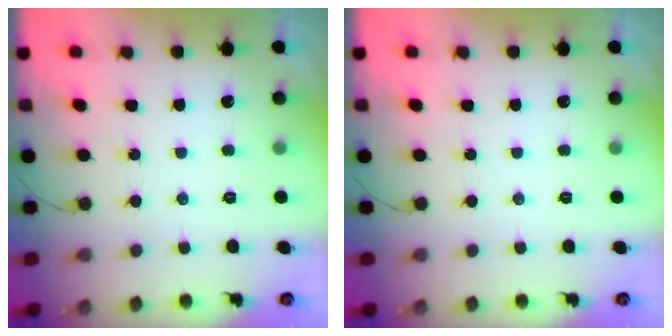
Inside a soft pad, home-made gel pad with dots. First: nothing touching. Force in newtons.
{"total": 0.0}